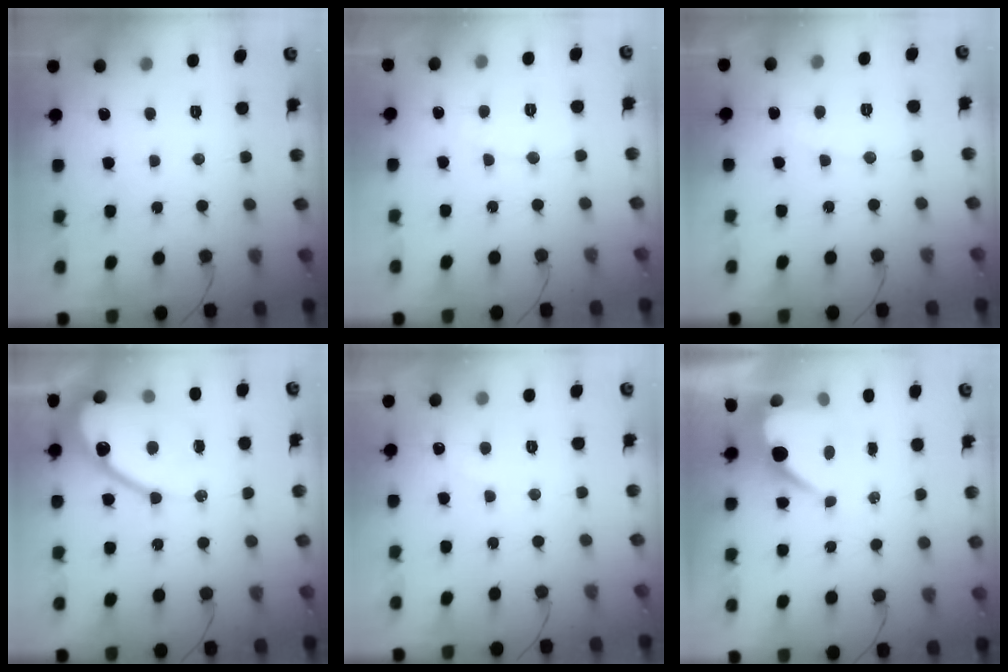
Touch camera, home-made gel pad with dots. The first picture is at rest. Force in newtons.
{"total": 3.0, "press": 2.9, "slide": 0.2}
{"total": 3.3, "press": 3.3, "slide": 0.3}
{"total": 16.3, "press": 16.3, "slide": 1.5}
{"total": 2.9, "press": 2.9, "slide": 0.3}
{"total": 8.5, "press": 8.4, "slide": 0.9}